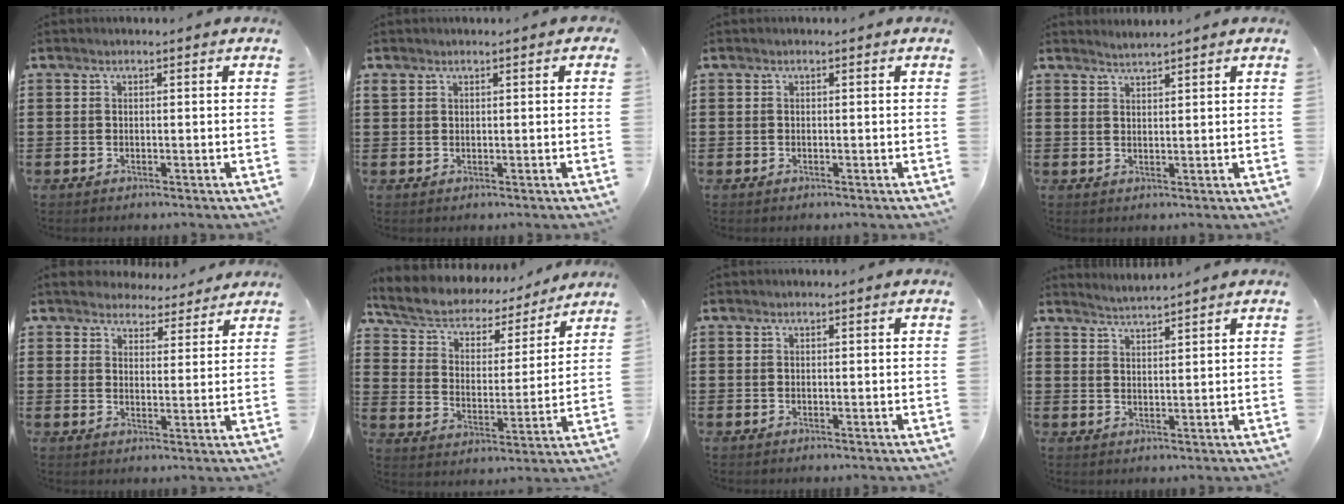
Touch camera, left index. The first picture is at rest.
{"total": 1.1, "force": [0.6, 0.8, 0.4], "torque": [-0.012, 0.005, 0.011]}
{"total": 0.0}
{"total": 1.5, "force": [1.5, -0.3, -0.1], "torque": [-0.001, 0.002, 0.030]}
{"total": 4.4, "force": [4.3, 1.1, 0.1], "torque": [-0.022, -0.014, 0.079]}
{"total": 5.7, "force": [5.1, 2.1, 1.6], "torque": [-0.058, -0.034, 0.085]}
{"total": 0.0}
{"total": 2.5, "force": [2.4, -0.5, -0.1], "torque": [-0.006, -0.008, 0.045]}